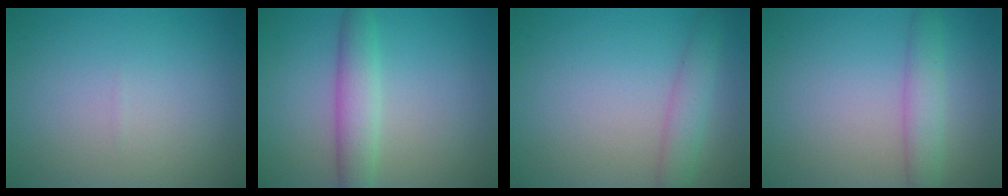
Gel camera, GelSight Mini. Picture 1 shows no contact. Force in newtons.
{"total": 3.6, "press": 3.6, "slide": 0.0}
{"total": 2.5, "press": 2.5, "slide": 0.1}
{"total": 2.9, "press": 2.9, "slide": 0.1}